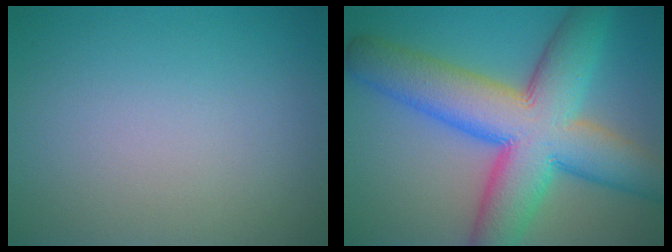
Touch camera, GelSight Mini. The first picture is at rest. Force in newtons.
{"total": 12.8, "press": 12.8, "slide": 0.5}